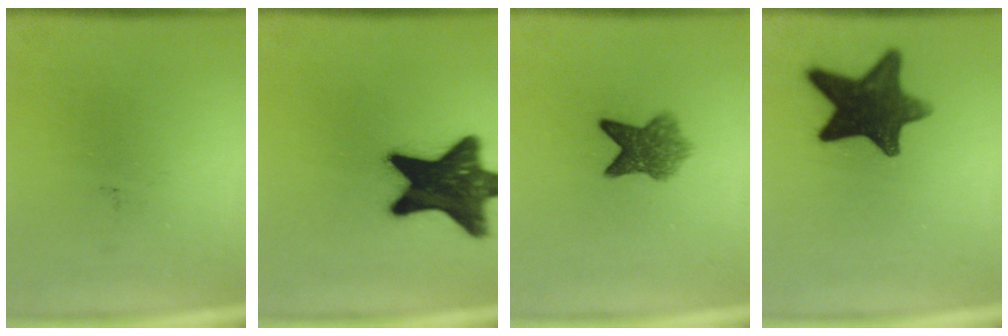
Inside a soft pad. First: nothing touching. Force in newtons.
{"total": 19.0}
{"total": 5.9}
{"total": 13.4}